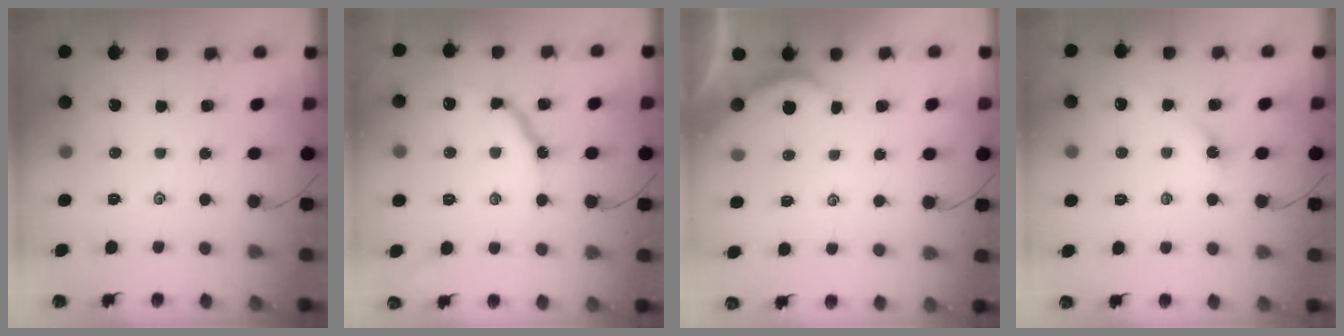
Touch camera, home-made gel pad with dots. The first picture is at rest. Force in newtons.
{"total": 10.3, "press": 10.2, "slide": 1.1}
{"total": 2.0, "press": 2.0, "slide": 0.2}
{"total": 2.6, "press": 2.5, "slide": 0.5}